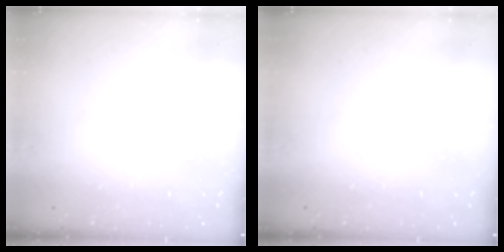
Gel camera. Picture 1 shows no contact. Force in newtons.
{"total": 0.0}